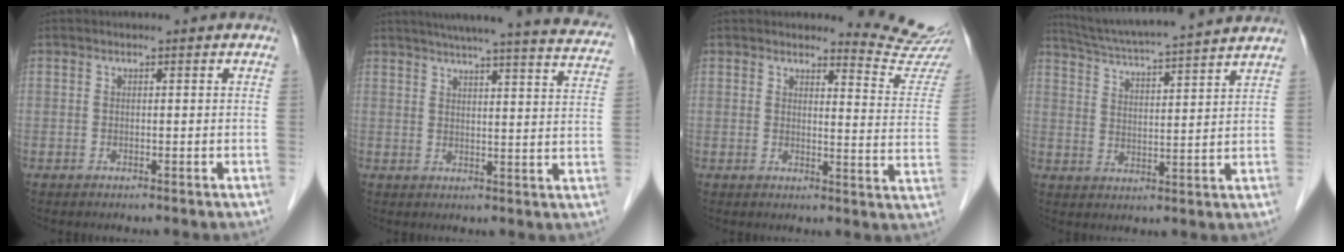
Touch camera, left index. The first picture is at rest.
{"total": 25.2, "force": [22.9, 1.1, 10.5], "torque": [-0.151, -0.042, 0.266]}
{"total": 8.7, "force": [8.7, -0.9, 0.1], "torque": [-0.003, -0.092, 0.087]}
{"total": 17.1, "force": [15.5, -0.7, 7.1], "torque": [-0.131, 0.010, 0.226]}